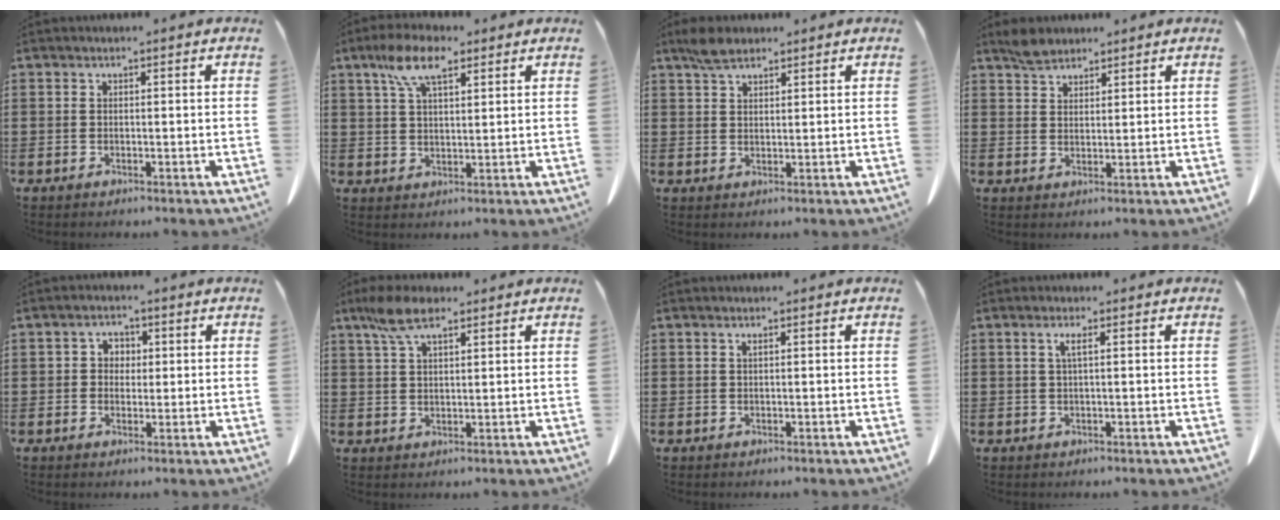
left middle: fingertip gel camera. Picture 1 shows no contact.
{"total": 7.8, "force": [4.8, 2.8, 5.5], "torque": [-0.120, 0.007, 0.085]}
{"total": 3.9, "force": [2.9, 1.6, 2.1], "torque": [-0.047, 0.006, 0.054]}
{"total": 3.2, "force": [2.7, 1.3, 1.1], "torque": [-0.028, 0.007, 0.051]}
{"total": 2.3, "force": [0.2, 2.1, 0.8], "torque": [-0.025, 0.011, 0.000]}
{"total": 6.4, "force": [3.7, 2.1, 4.7], "torque": [-0.108, 0.004, 0.065]}
{"total": 0.5, "force": [0.2, 0.2, 0.4], "torque": [-0.010, 0.000, 0.005]}
{"total": 1.7, "force": [0.4, 0.1, 1.7], "torque": [-0.034, 0.001, 0.007]}